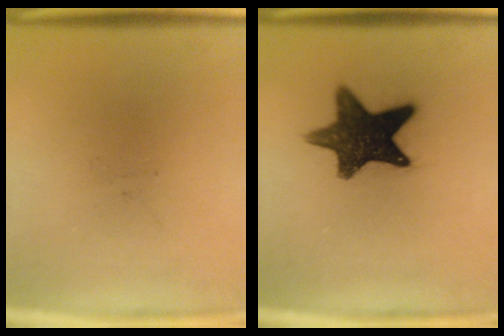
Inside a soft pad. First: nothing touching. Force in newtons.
{"total": 13.3}